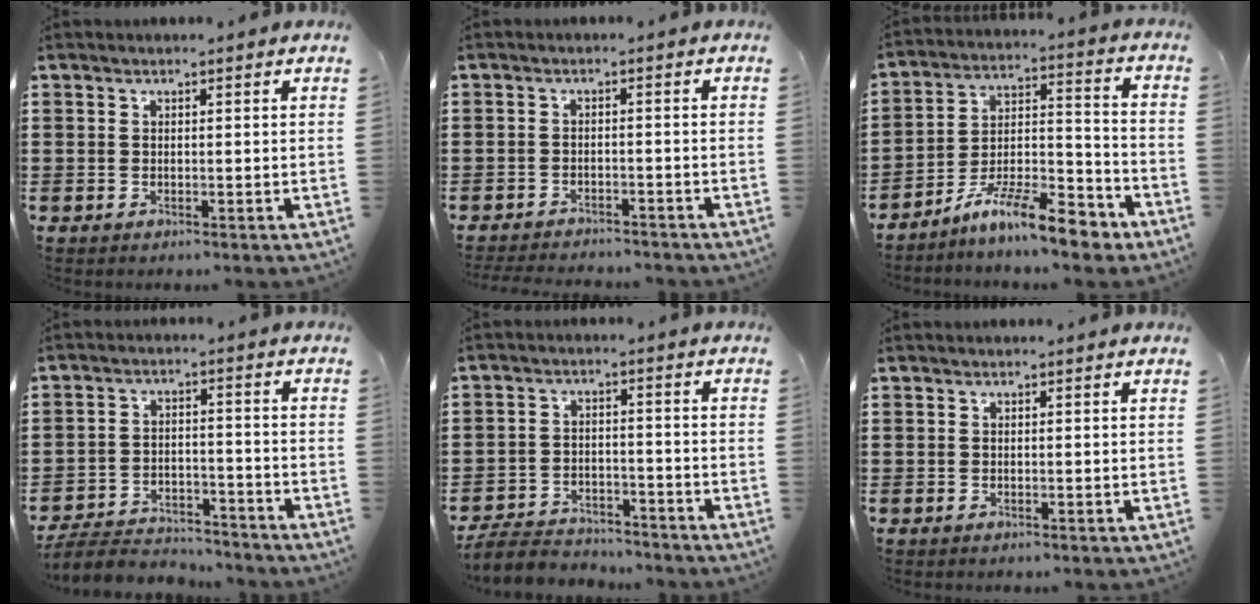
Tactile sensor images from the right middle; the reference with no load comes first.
{"total": 2.5, "force": [-2.5, 0.2, 0.0], "torque": [-0.006, 0.000, -0.054]}
{"total": 11.4, "force": [-9.3, 2.0, 6.3], "torque": [-0.102, 0.032, -0.175]}
{"total": 4.9, "force": [-4.8, 1.2, 0.6], "torque": [-0.025, 0.007, -0.102]}
{"total": 4.7, "force": [-4.6, 1.2, 0.4], "torque": [-0.022, 0.005, -0.099]}
{"total": 0.0}